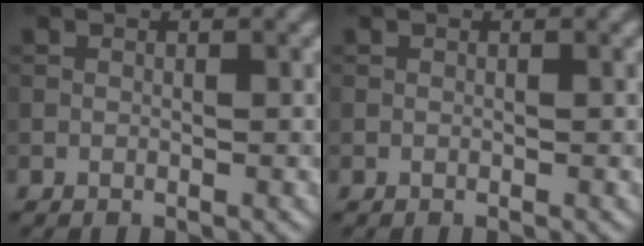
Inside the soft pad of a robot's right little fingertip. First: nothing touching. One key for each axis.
{"total": 0.0}